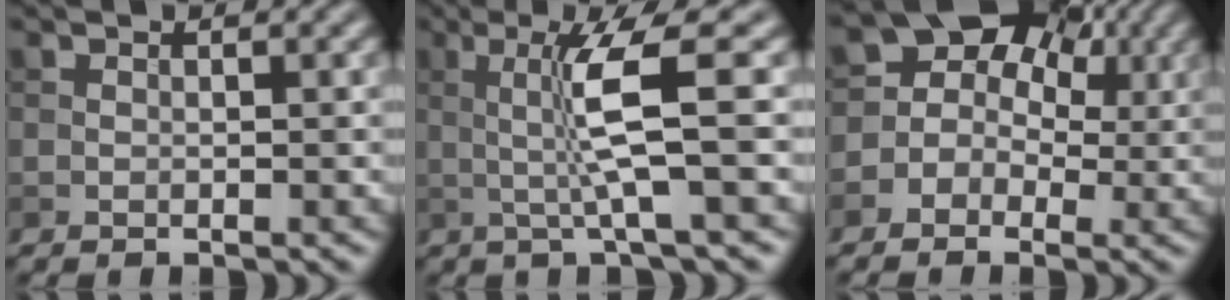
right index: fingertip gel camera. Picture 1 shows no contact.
{"total": 5.2, "force": [0.5, 0.3, 5.2], "torque": [-0.105, 0.002, 0.013]}
{"total": 8.5, "force": [1.9, 7.2, 3.9], "torque": [-0.045, 0.044, -0.024]}